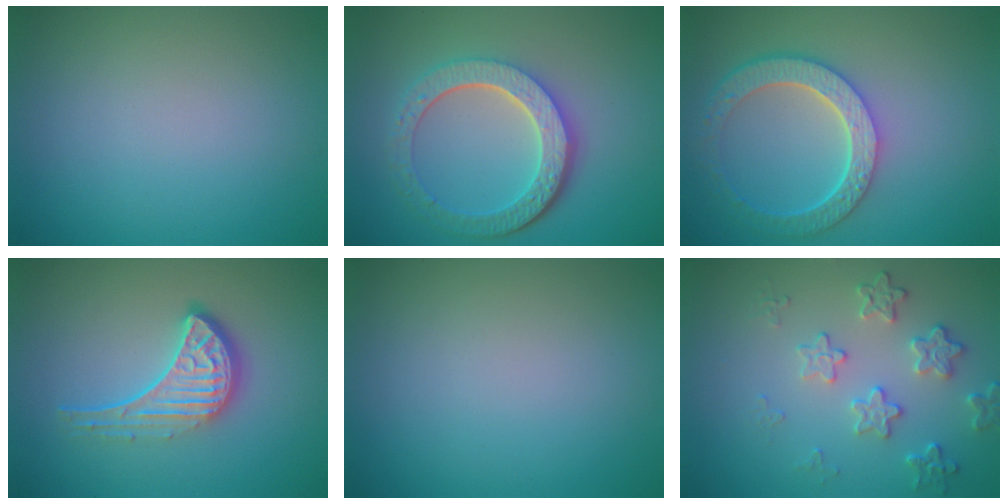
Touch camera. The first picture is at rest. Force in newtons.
{"total": 6.3, "press": 4.6, "slide": 4.2}
{"total": 5.8, "press": 4.4, "slide": 3.8}
{"total": 4.6, "press": 3.3, "slide": 3.2}
{"total": 0.0}
{"total": 2.9, "press": 2.3, "slide": 1.8}